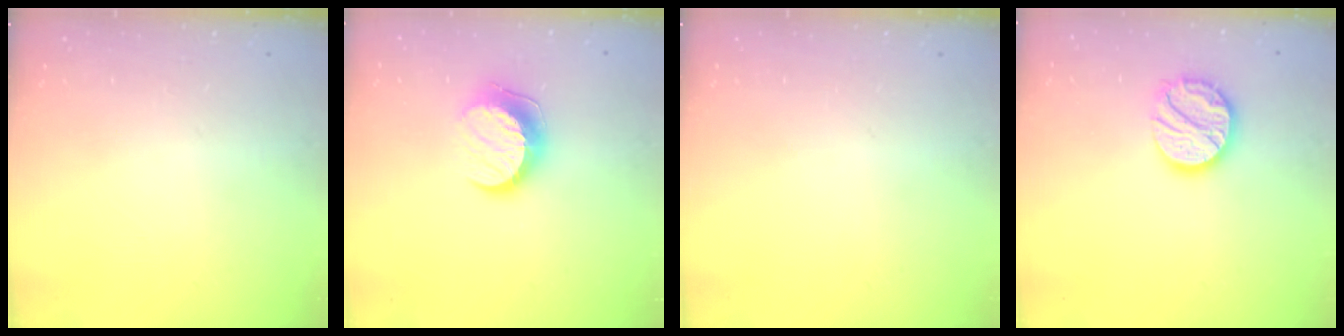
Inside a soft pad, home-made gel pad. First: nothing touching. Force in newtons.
{"total": 10.1, "press": 10.1, "slide": 0.9}
{"total": 0.0}
{"total": 14.6, "press": 14.6, "slide": 1.1}